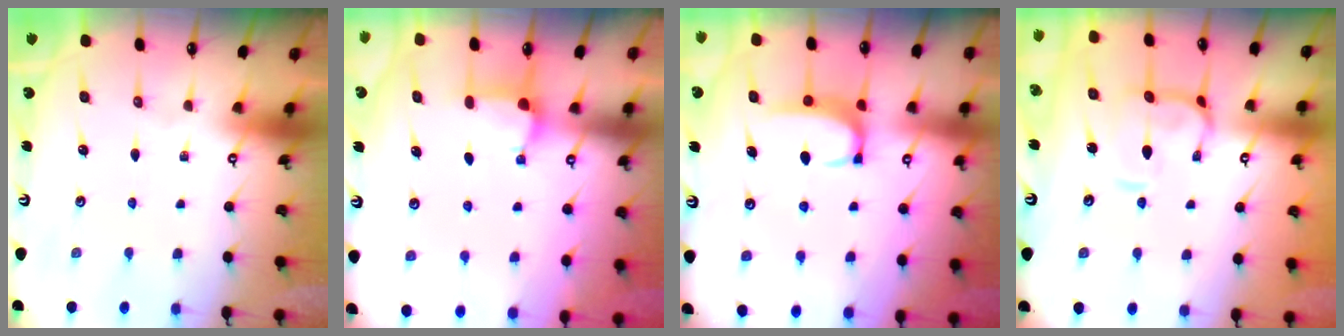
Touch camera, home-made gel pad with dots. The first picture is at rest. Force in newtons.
{"total": 3.3, "press": 3.3, "slide": 0.2}
{"total": 2.7, "press": 2.7, "slide": 0.4}
{"total": 4.5, "press": 4.3, "slide": 1.0}